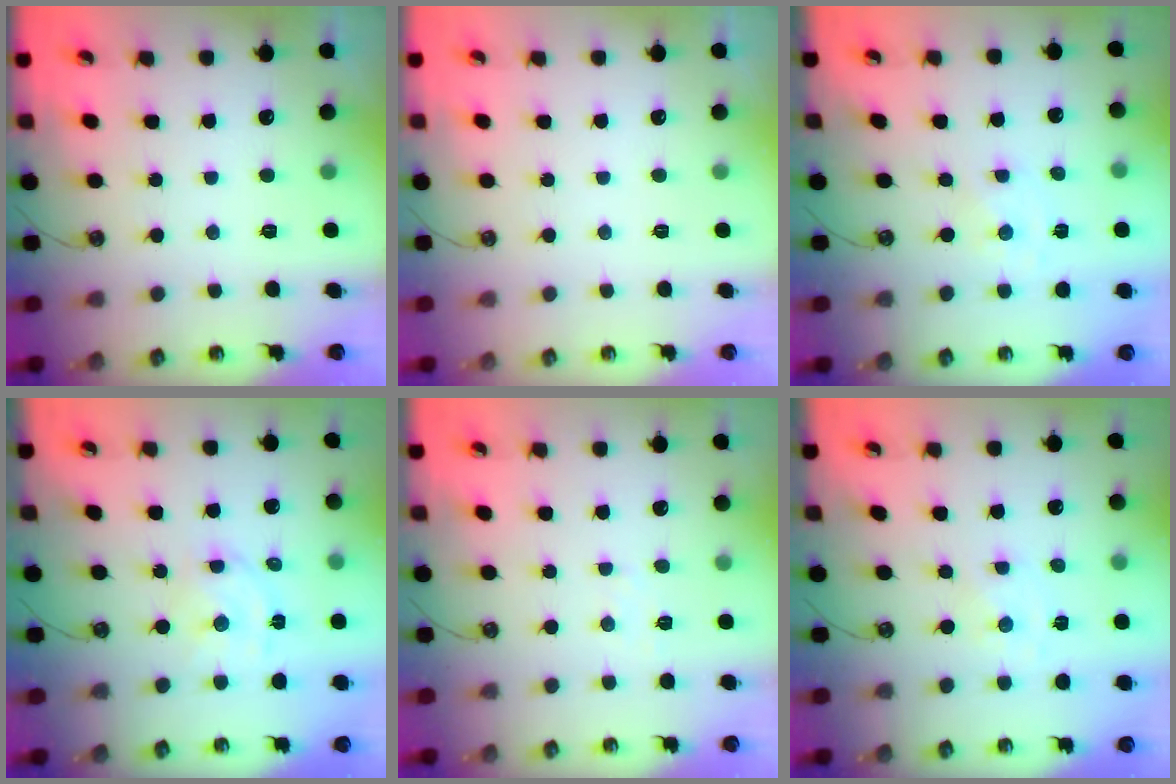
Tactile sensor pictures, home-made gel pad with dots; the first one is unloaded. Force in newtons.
{"total": 0.0}
{"total": 0.0}
{"total": 6.4, "press": 6.3, "slide": 1.0}
{"total": 3.8, "press": 3.7, "slide": 0.5}
{"total": 0.0}